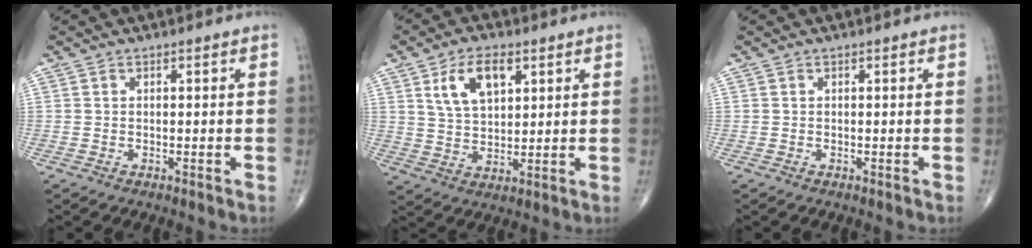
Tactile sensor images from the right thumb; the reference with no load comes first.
{"total": 9.4, "force": [4.1, 5.1, 6.7], "torque": [-0.102, -0.012, 0.079]}
{"total": 0.0}